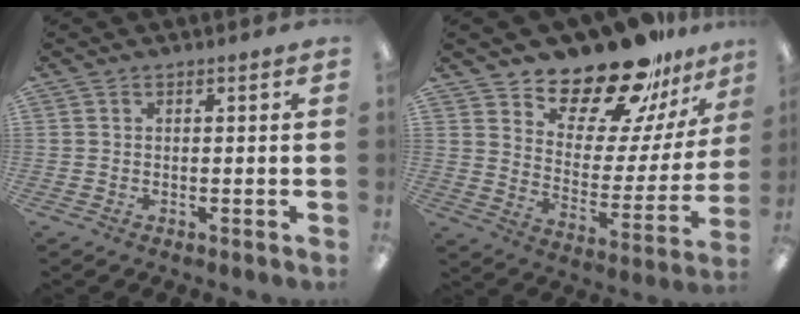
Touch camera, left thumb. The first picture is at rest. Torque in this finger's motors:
{"motor_torque": [0.38, 0.55, 1.37, -1.40, 0.07]}